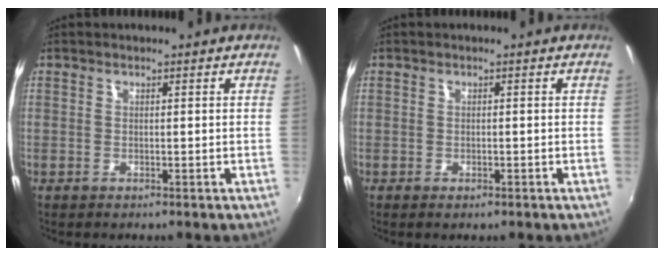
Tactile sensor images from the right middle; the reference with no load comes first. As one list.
[{"total": 1.0, "force": [-0.6, 0.7, 0.5], "torque": [-0.009, -0.003, -0.011]}]